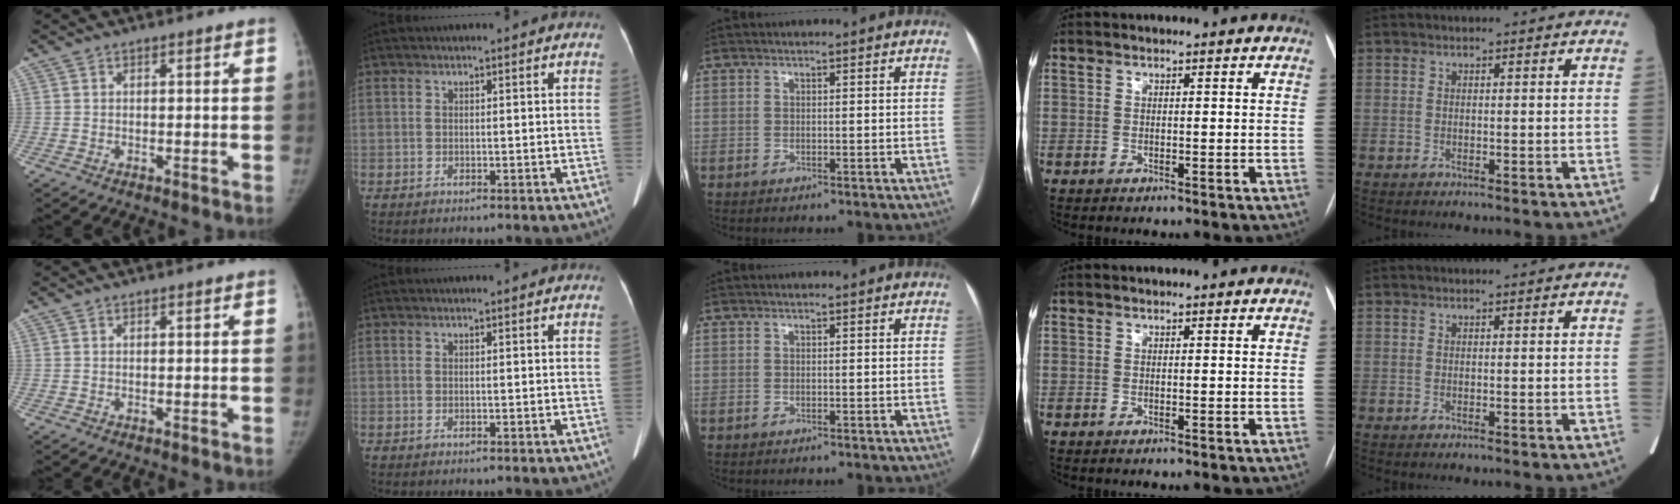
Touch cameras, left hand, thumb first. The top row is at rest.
{}